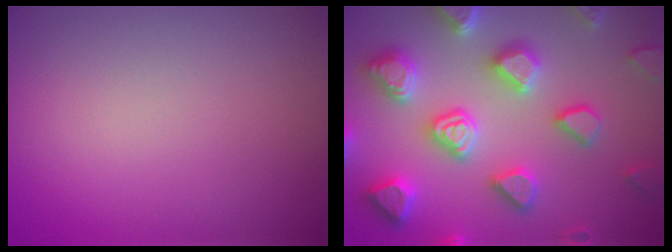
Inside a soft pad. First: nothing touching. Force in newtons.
{"total": 7.4, "press": 7.3, "slide": 1.6}